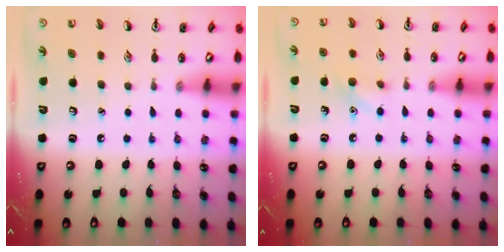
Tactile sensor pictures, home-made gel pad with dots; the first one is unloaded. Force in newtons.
{"total": 6.3, "press": 6.0, "slide": 1.9}